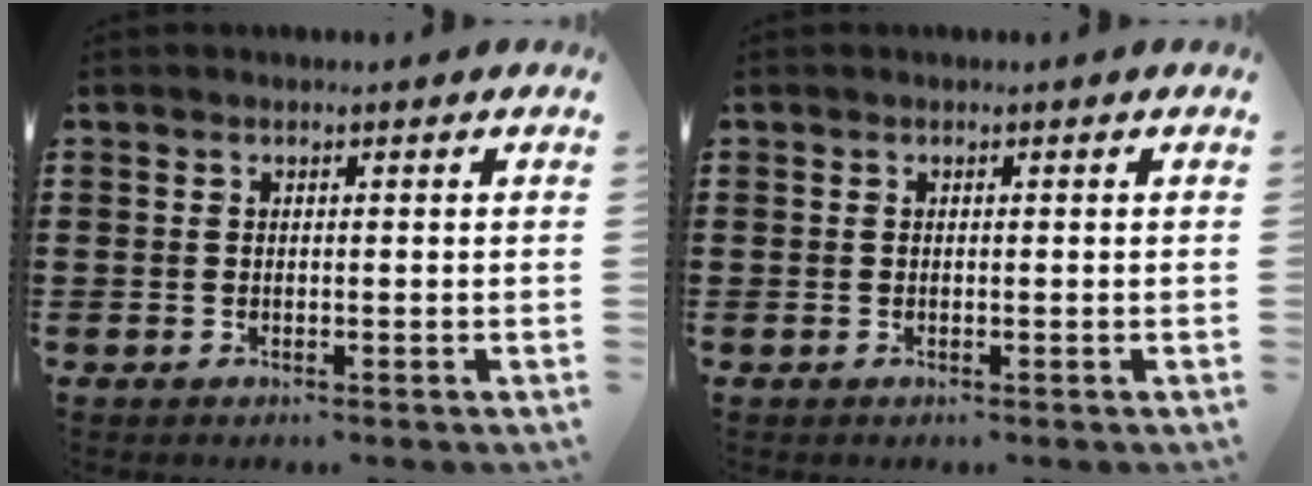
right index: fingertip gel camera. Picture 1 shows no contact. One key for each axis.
{"total": 0.0}